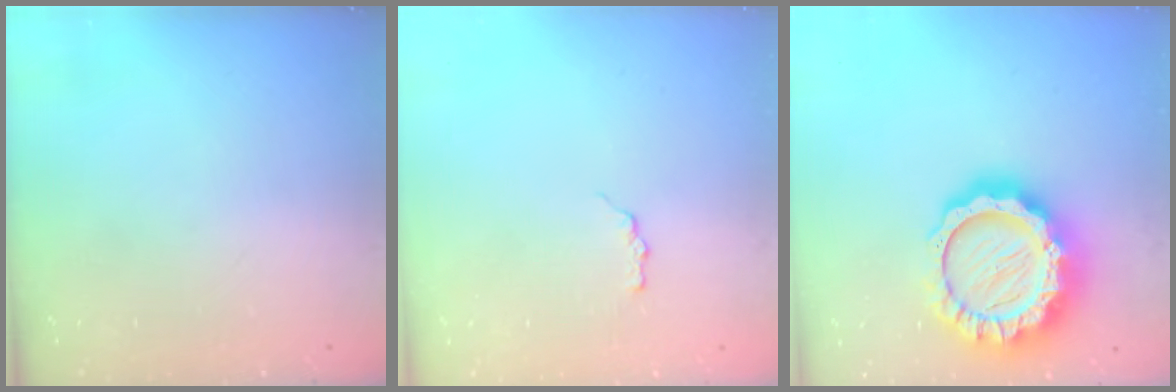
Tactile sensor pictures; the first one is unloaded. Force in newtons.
{"total": 2.6, "press": 2.6, "slide": 0.4}
{"total": 20.7, "press": 20.7, "slide": 1.5}